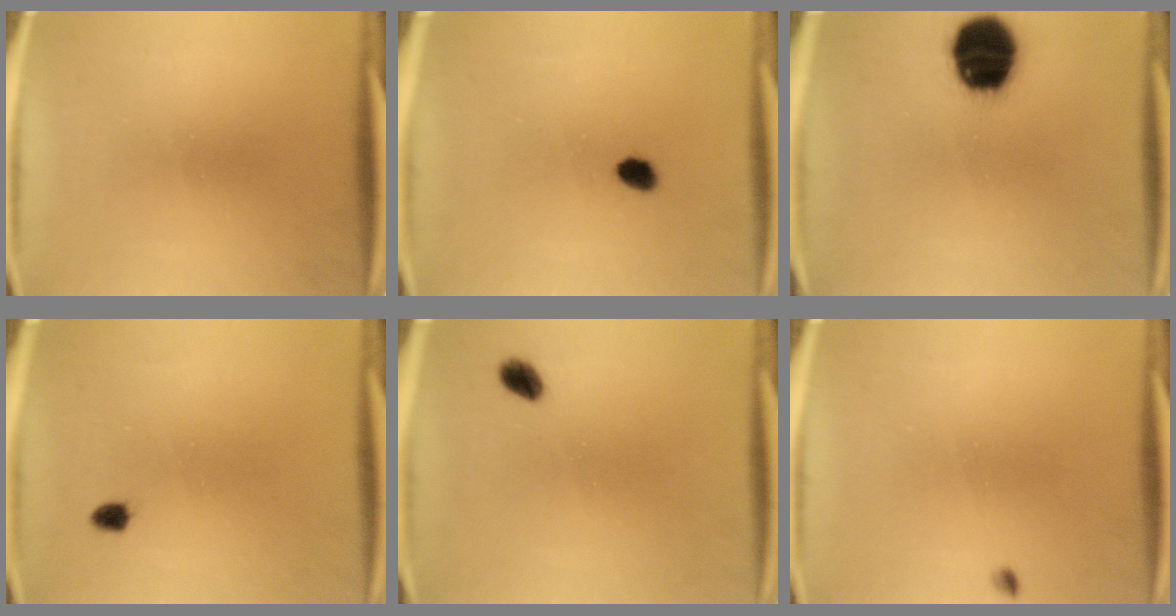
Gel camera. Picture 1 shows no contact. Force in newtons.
{"total": 2.5}
{"total": 16.7}
{"total": 1.2}
{"total": 2.8}
{"total": 0.6}